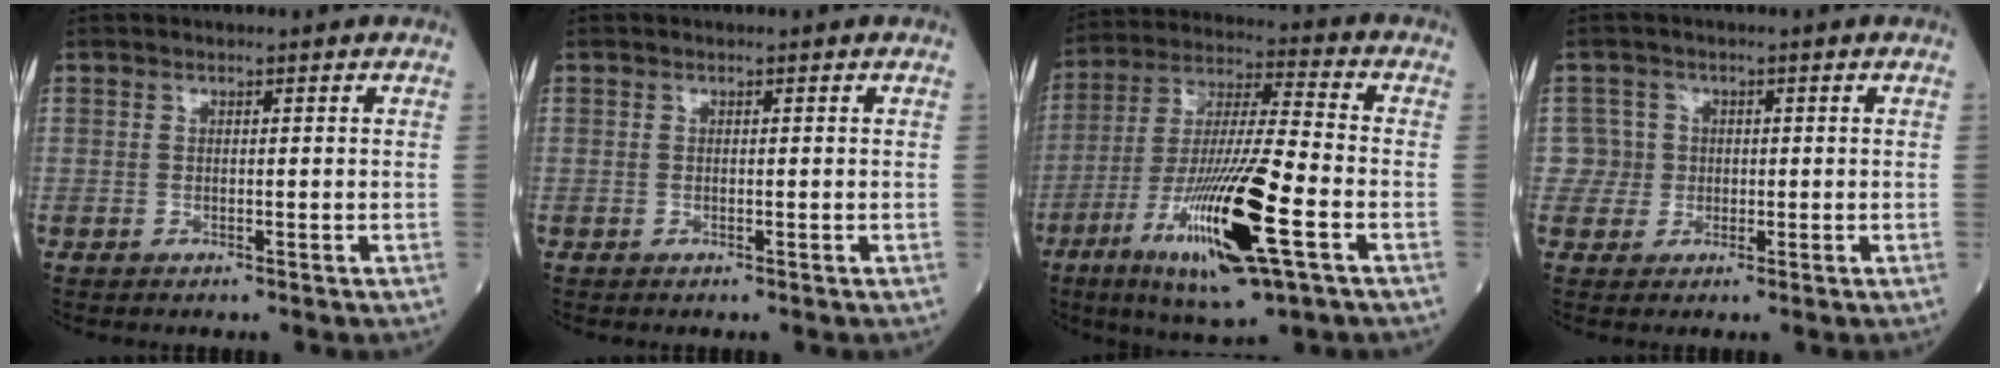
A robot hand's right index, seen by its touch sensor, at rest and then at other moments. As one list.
[{"total": 0.0}, {"total": 19.5, "force": [-7.6, 1.9, 17.8], "torque": [-0.356, -0.031, -0.134]}, {"total": 3.4, "force": [0.2, 3.4, -0.5], "torque": [0.026, 0.009, 0.000]}]